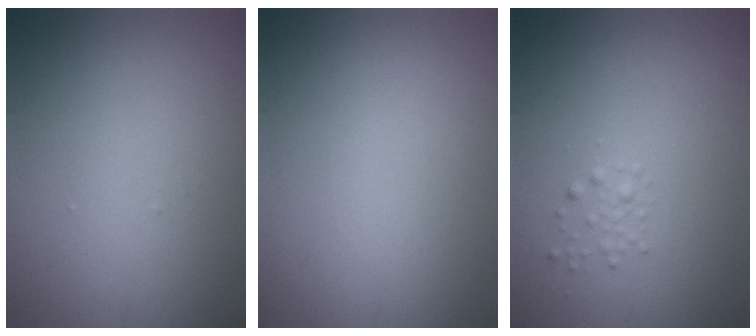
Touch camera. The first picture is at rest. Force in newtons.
{"total": 0.0}
{"total": 0.9, "press": 0.9, "slide": 0.1}